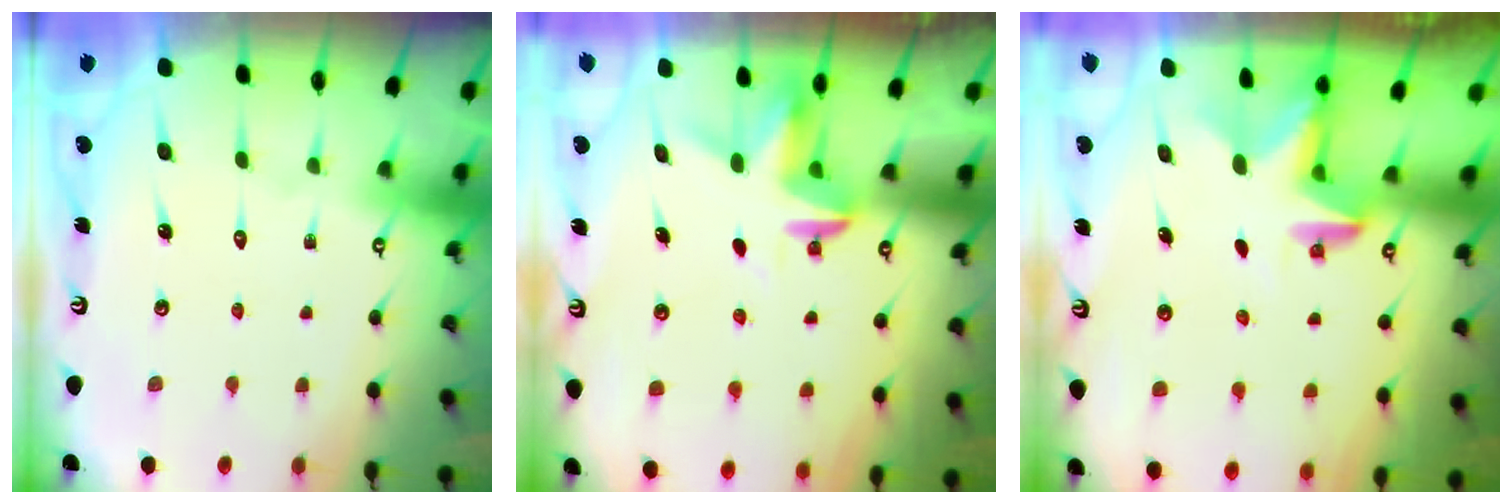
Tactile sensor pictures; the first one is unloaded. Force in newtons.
{"total": 3.4, "press": 3.4, "slide": 0.2}
{"total": 2.8, "press": 2.8, "slide": 0.2}